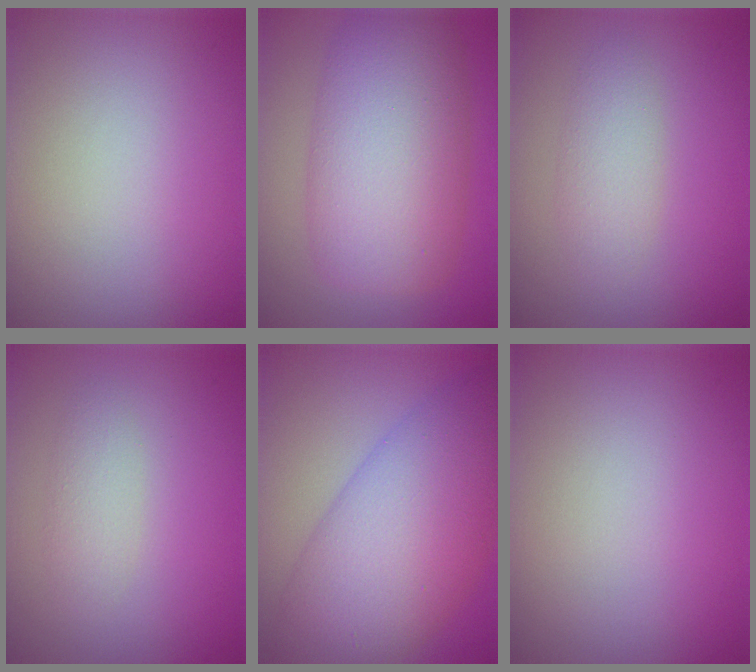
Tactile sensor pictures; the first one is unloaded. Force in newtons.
{"total": 10.0, "press": 9.9, "slide": 0.4}
{"total": 2.3, "press": 2.3, "slide": 0.1}
{"total": 1.7, "press": 1.7, "slide": 0.1}
{"total": 10.2, "press": 10.2, "slide": 0.2}
{"total": 0.0}